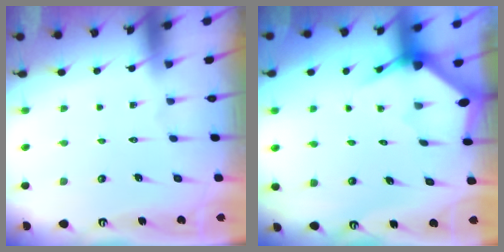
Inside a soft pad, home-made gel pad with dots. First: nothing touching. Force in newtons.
{"total": 3.1, "press": 3.1, "slide": 0.2}